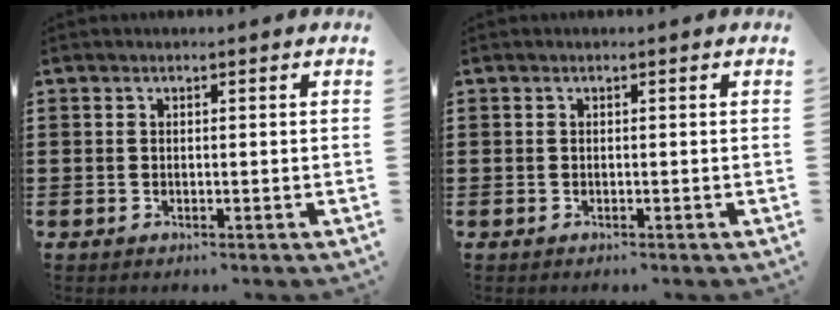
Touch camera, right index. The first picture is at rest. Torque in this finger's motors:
{"motor_torque": [0.06, -0.04, 0.00, 0.01]}